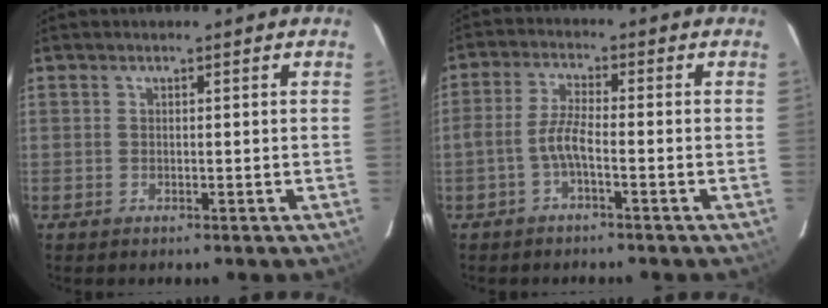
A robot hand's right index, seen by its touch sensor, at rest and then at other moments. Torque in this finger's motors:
{"motor_torque": [0.61, -0.39, 0.51, 0.10]}